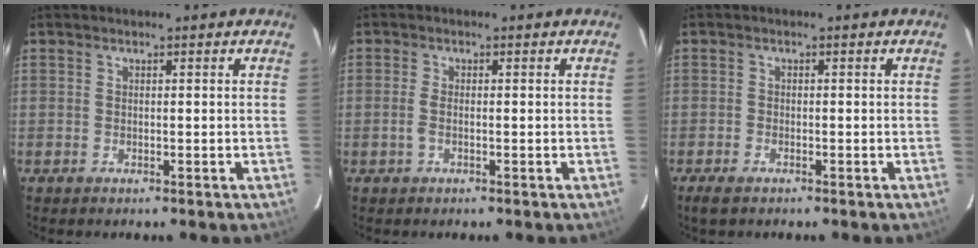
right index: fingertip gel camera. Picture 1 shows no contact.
{"total": 1.9, "force": [-0.6, 0.7, 1.6], "torque": [-0.038, 0.000, -0.012]}
{"total": 2.5, "force": [-1.8, 1.0, 1.3], "torque": [-0.036, -0.006, -0.038]}